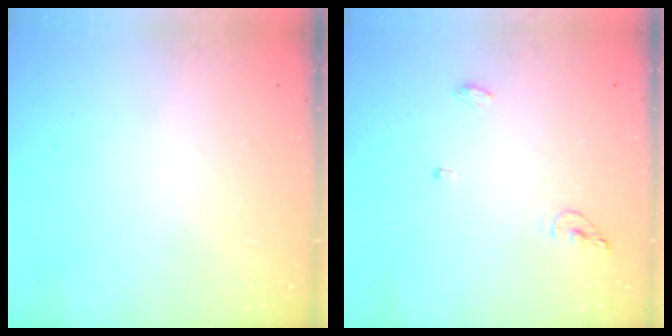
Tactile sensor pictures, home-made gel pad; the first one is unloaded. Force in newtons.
{"total": 5.9, "press": 5.6, "slide": 1.7}